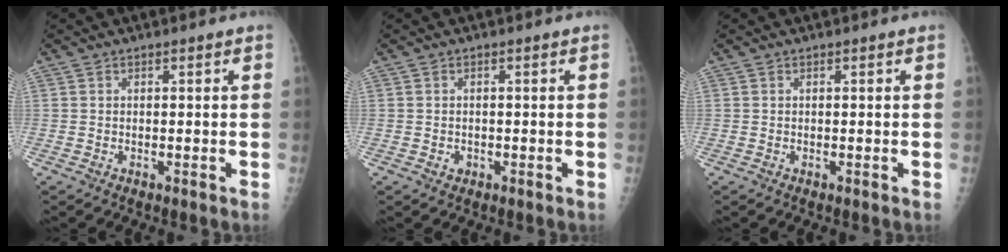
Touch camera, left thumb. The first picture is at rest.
{"total": 1.2, "force": [-0.4, 1.1, 0.2], "torque": [0.008, 0.004, -0.006]}
{"total": 0.0}